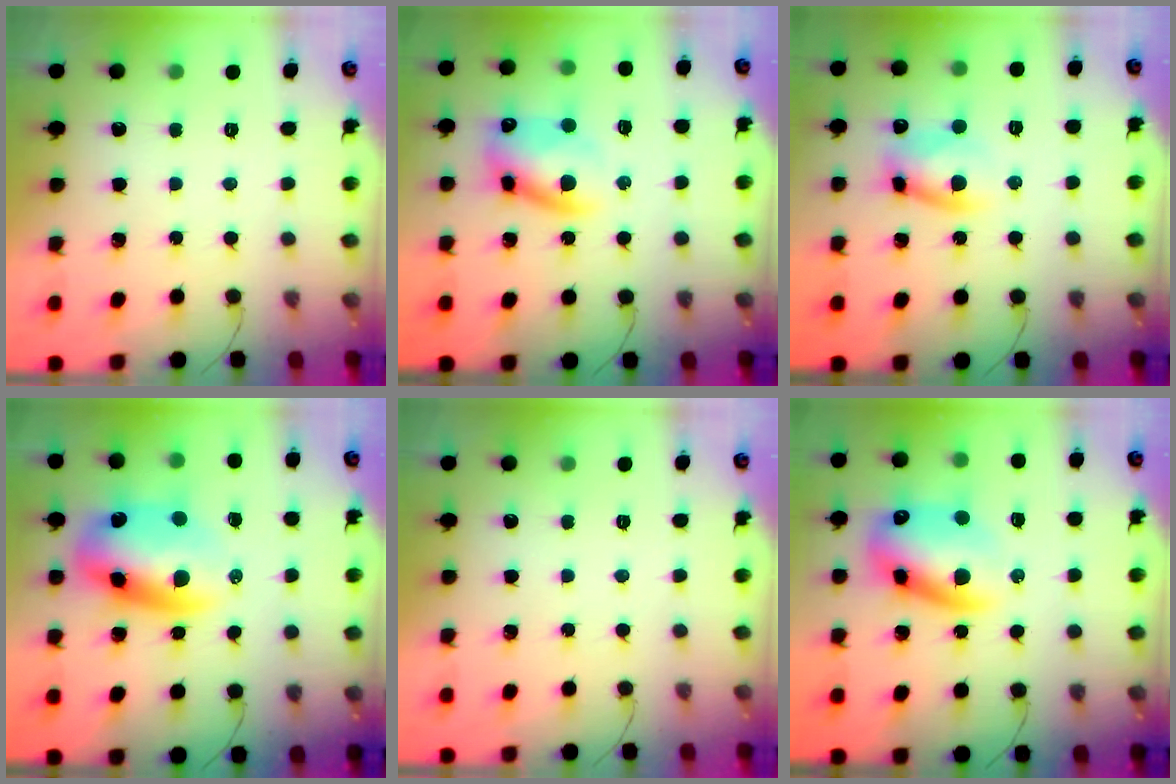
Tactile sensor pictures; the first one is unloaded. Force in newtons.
{"total": 10.9, "press": 10.6, "slide": 2.4}
{"total": 7.8, "press": 7.8, "slide": 0.4}
{"total": 12.4, "press": 11.9, "slide": 3.2}
{"total": 0.0}
{"total": 15.1, "press": 14.6, "slide": 3.8}